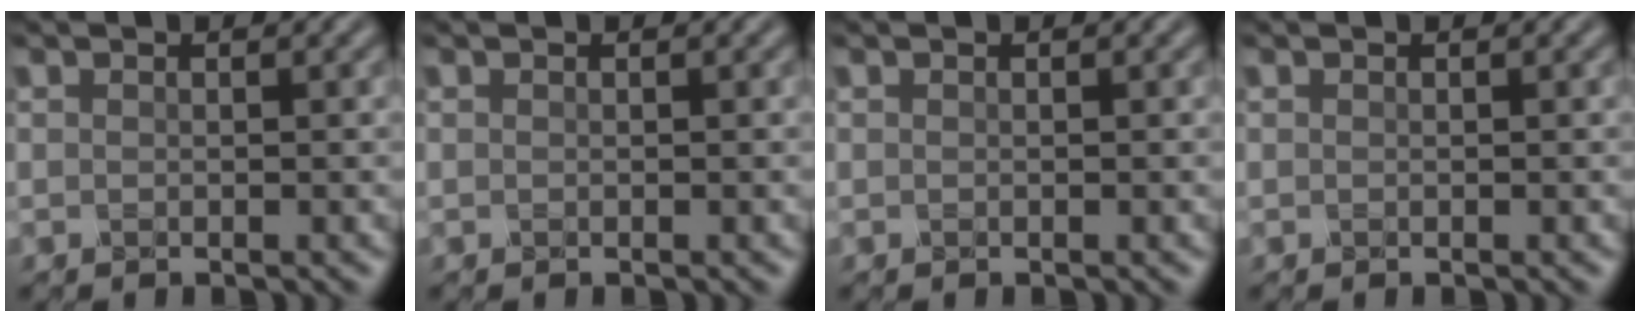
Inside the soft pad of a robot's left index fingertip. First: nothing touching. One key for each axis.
{"total": 0.0}
{"total": 0.0}
{"total": 0.0}